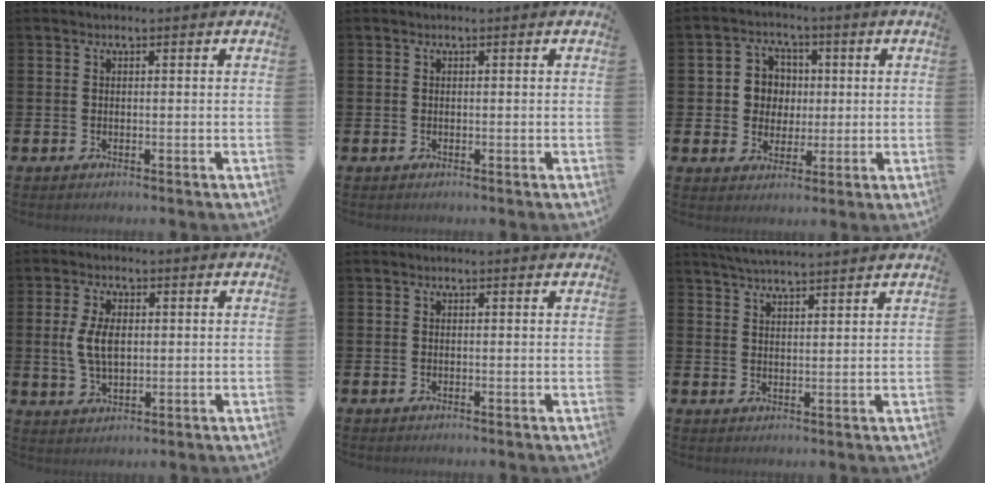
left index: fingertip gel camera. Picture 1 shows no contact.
{"total": 0.0}
{"total": 5.6, "force": [1.4, 5.2, 1.4], "torque": [-0.038, 0.010, 0.021]}
{"total": 5.6, "force": [1.0, 3.2, 4.5], "torque": [-0.087, 0.004, 0.011]}
{"total": 0.0}
{"total": 4.2, "force": [4.2, -0.4, 0.6], "torque": [-0.020, -0.018, 0.075]}